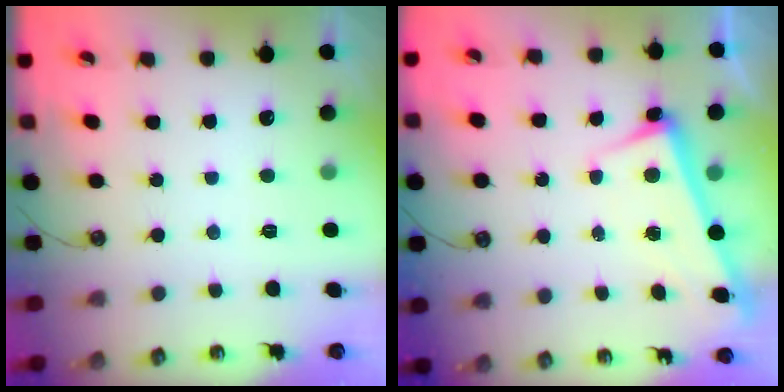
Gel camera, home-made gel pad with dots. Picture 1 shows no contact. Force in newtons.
{"total": 2.6, "press": 2.5, "slide": 0.7}